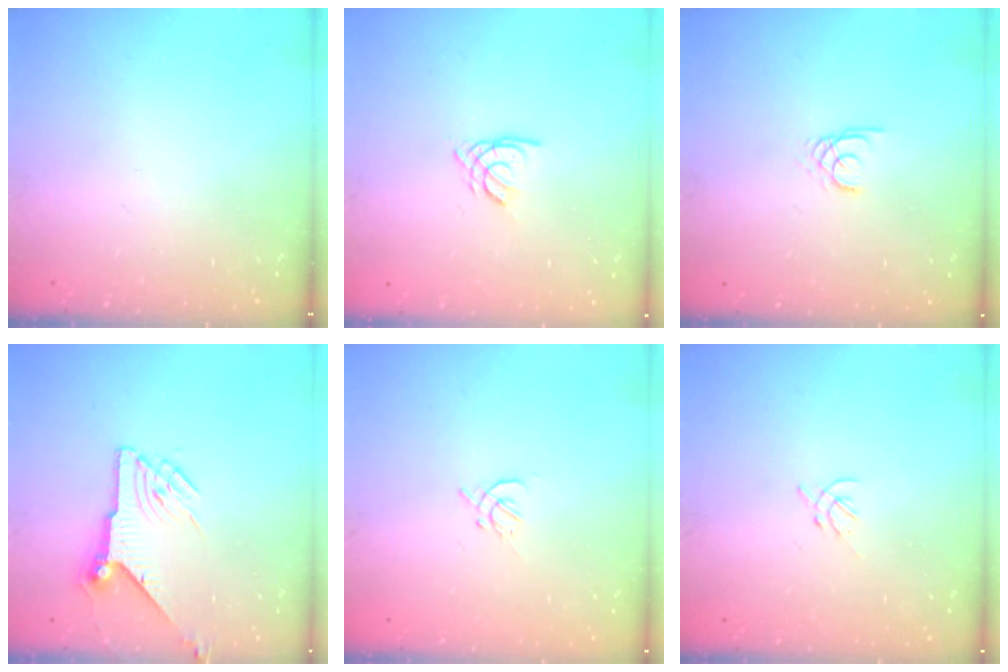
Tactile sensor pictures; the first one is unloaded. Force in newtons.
{"total": 2.2, "press": 2.2, "slide": 0.0}
{"total": 1.6, "press": 1.6, "slide": 0.2}
{"total": 7.8, "press": 7.8, "slide": 0.2}
{"total": 1.9, "press": 1.8, "slide": 0.5}
{"total": 1.2, "press": 1.1, "slide": 0.5}